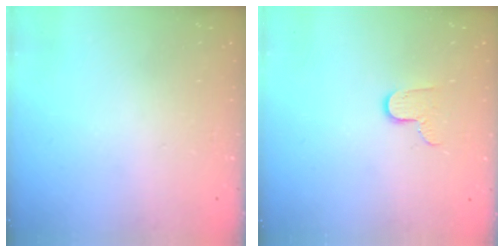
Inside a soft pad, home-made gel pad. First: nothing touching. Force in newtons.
{"total": 6.4, "press": 6.4, "slide": 0.5}